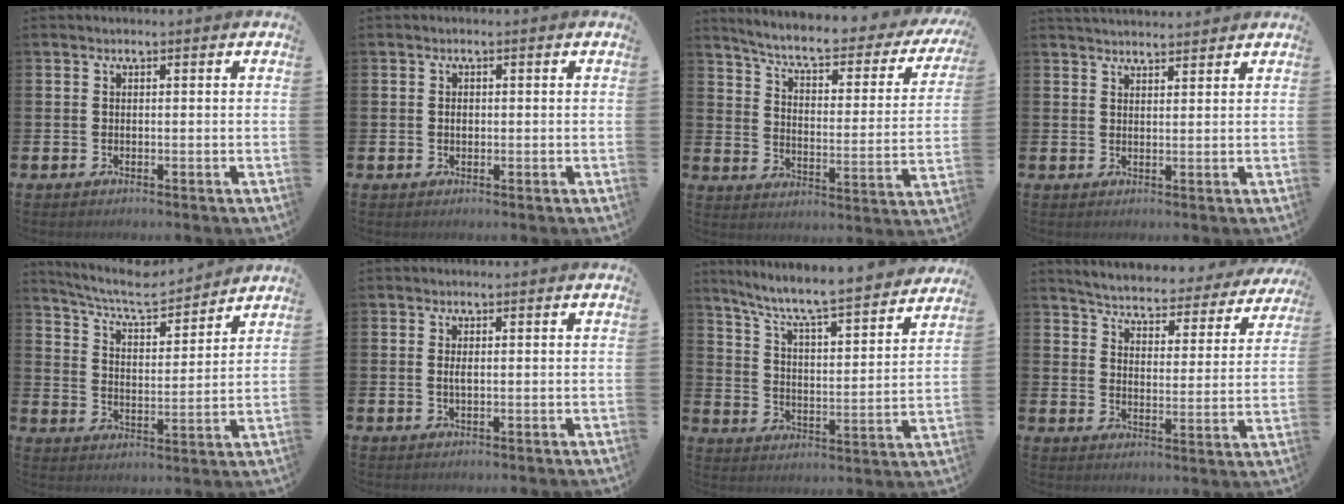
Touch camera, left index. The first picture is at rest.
{"total": 0.9, "force": [0.0, 0.6, 0.6], "torque": [0.001, -0.001, -0.005]}
{"total": 6.3, "force": [5.4, 1.3, 3.1], "torque": [-0.077, -0.045, 0.082]}
{"total": 2.6, "force": [2.6, 0.3, 0.1], "torque": [-0.007, -0.009, 0.047]}
{"total": 7.4, "force": [6.9, 1.5, 2.3], "torque": [-0.073, -0.044, 0.118]}
{"total": 1.0, "force": [0.1, 0.3, 0.9], "torque": [-0.011, -0.001, -0.001]}
{"total": 8.0, "force": [7.4, 0.5, 3.1], "torque": [-0.092, -0.061, 0.121]}
{"total": 4.3, "force": [4.3, 0.5, 0.6], "torque": [-0.036, -0.038, 0.066]}